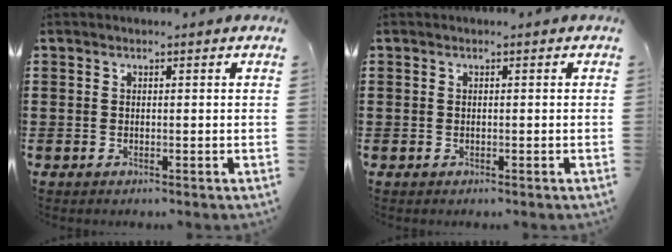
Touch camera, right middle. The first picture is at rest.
{"total": 0.0}